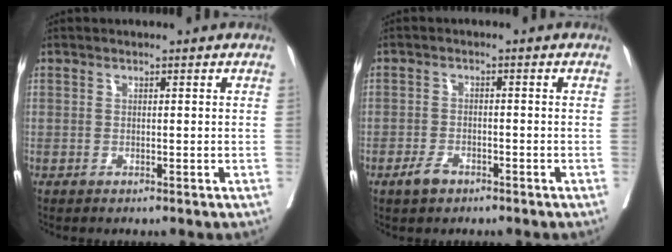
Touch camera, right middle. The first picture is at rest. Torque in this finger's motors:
{"motor_torque": [0.55, -0.31, 0.27, 0.06]}